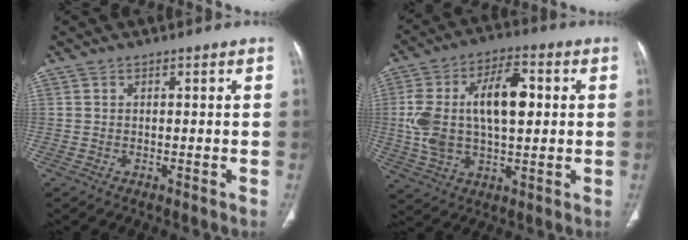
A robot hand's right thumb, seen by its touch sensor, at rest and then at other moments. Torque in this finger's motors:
{"motor_torque": [2.04, 2.12, 1.56, 0.29, 0.20]}